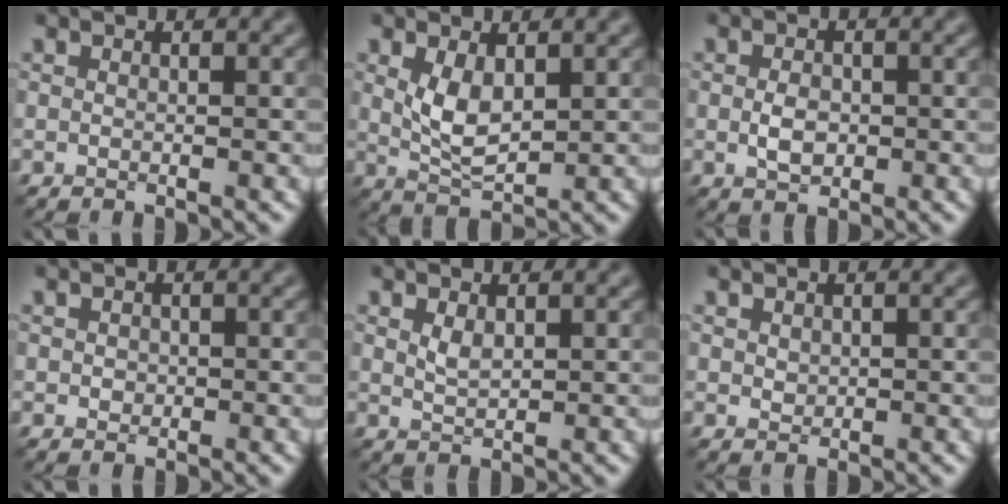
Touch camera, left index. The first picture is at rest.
{"total": 3.4, "force": [0.7, 1.6, 2.9], "torque": [-0.071, -0.005, 0.018]}
{"total": 2.2, "force": [-0.3, 1.4, 1.6], "torque": [-0.033, -0.001, -0.008]}
{"total": 0.7, "force": [0.0, 0.6, 0.3], "torque": [-0.006, -0.001, -0.002]}
{"total": 1.3, "force": [0.5, 0.6, 1.0], "torque": [-0.026, -0.001, 0.014]}
{"total": 0.6, "force": [0.2, 0.5, 0.3], "torque": [-0.009, -0.001, 0.007]}